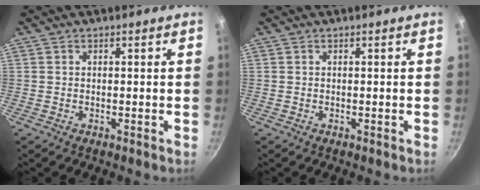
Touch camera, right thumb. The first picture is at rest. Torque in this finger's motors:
{"motor_torque": [-0.16, -0.04, 0.25, 0.01, -0.01]}